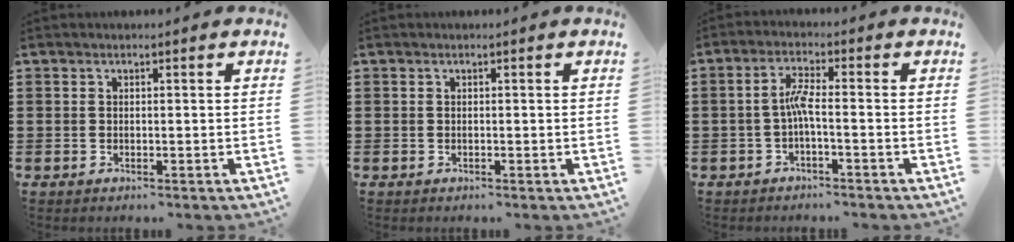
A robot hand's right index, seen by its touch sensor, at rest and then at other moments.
{"total": 0.0}
{"total": 3.6, "force": [-1.0, 0.4, 3.4], "torque": [-0.073, 0.001, -0.024]}